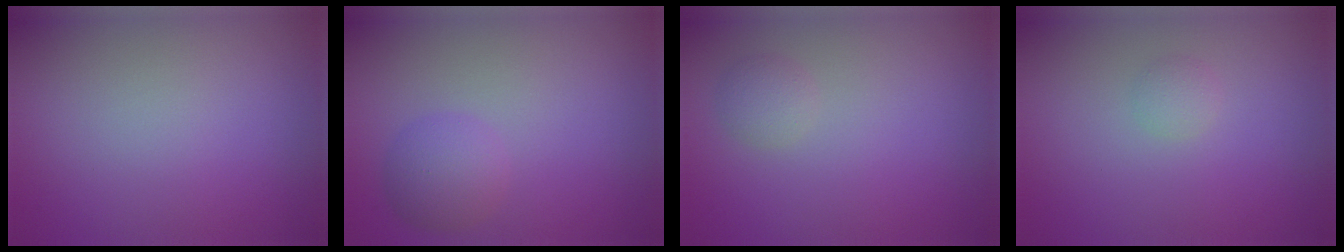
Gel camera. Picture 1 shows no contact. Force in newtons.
{"total": 2.8, "press": 2.8, "slide": 0.1}
{"total": 1.3, "press": 1.3, "slide": 0.1}
{"total": 0.9, "press": 0.9, "slide": 0.1}